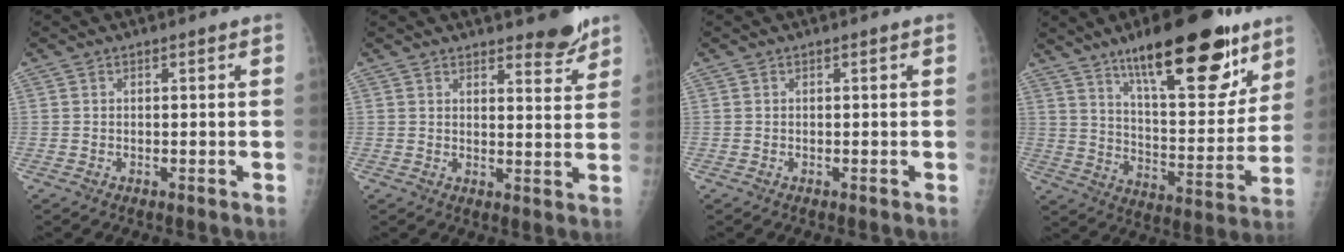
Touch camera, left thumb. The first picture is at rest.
{"total": 5.2, "force": [4.3, 1.5, 2.6], "torque": [-0.014, -0.033, 0.058]}
{"total": 0.0}
{"total": 23.8, "force": [15.0, 7.7, 16.8], "torque": [-0.205, -0.066, 0.235]}